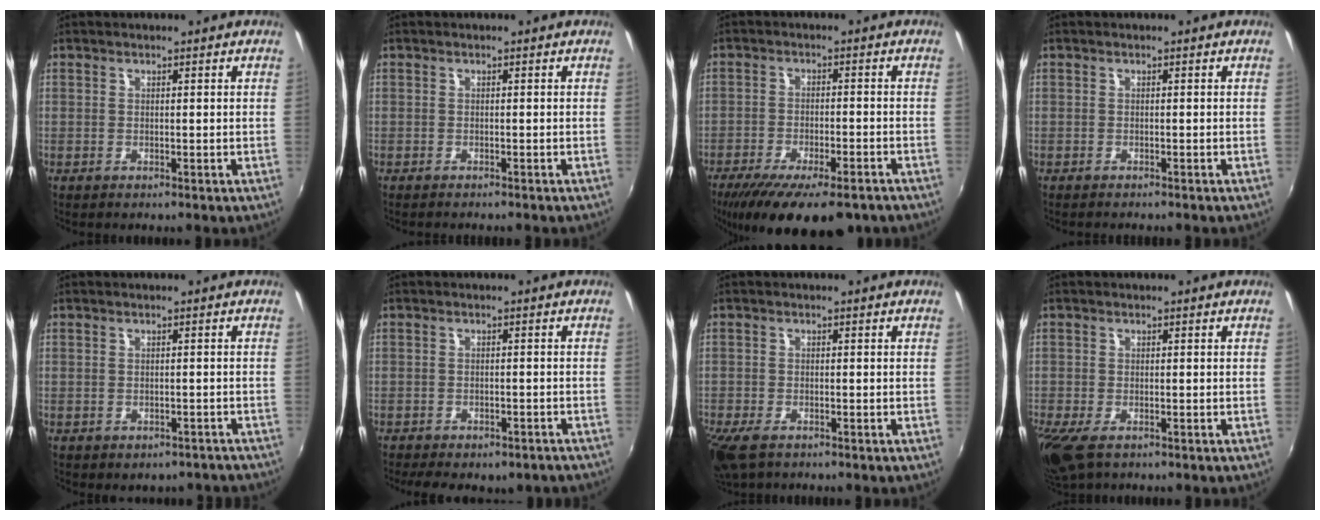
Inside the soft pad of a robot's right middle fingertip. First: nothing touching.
{"total": 1.6, "force": [-1.5, 0.1, 0.5], "torque": [-0.015, -0.012, -0.026]}
{"total": 17.5, "force": [-12.7, 5.8, 10.6], "torque": [-0.207, -0.049, -0.189]}
{"total": 1.4, "force": [-1.3, 0.1, 0.5], "torque": [-0.011, -0.011, -0.023]}
{"total": 5.7, "force": [-4.6, 2.9, 1.7], "torque": [-0.028, -0.003, -0.042]}
{"total": 10.0, "force": [-7.8, 4.2, 4.8], "torque": [-0.110, -0.022, -0.096]}
{"total": 6.2, "force": [-4.2, 2.6, 3.7], "torque": [-0.095, -0.026, -0.082]}
{"total": 6.8, "force": [-4.1, 2.8, 4.6], "torque": [-0.107, -0.030, -0.075]}